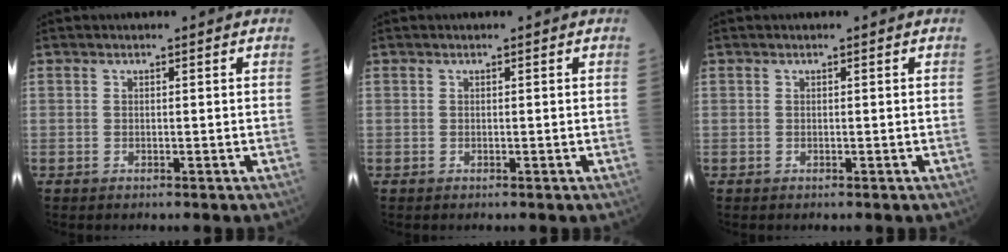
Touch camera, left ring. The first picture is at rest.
{"total": 0.0}
{"total": 0.0}